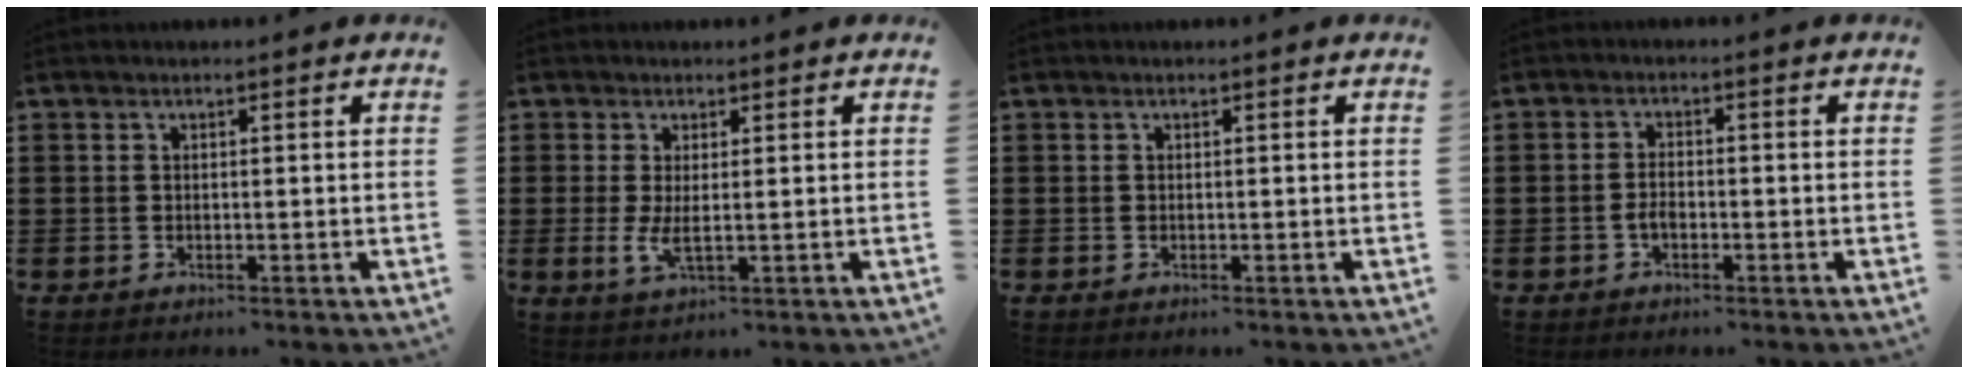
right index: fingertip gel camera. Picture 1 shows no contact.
{"total": 3.3, "force": [0.2, 0.8, 3.2], "torque": [-0.068, -0.006, 0.002]}
{"total": 0.0}
{"total": 2.1, "force": [-0.9, 1.0, 1.6], "torque": [-0.040, 0.000, -0.020]}